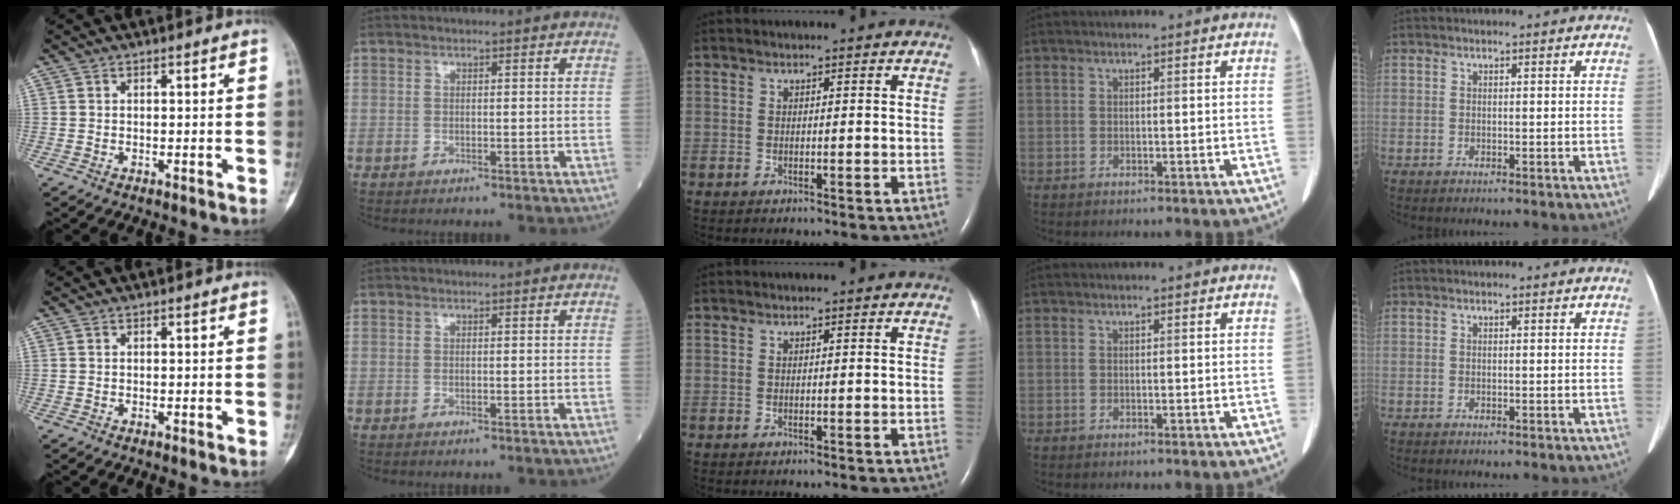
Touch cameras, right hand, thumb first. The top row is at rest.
{}